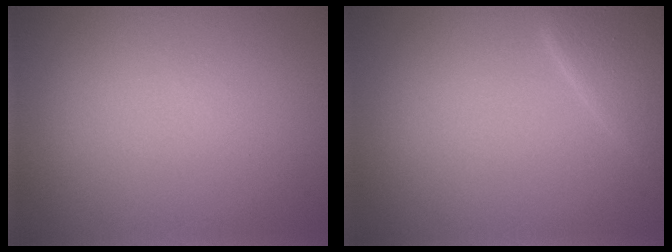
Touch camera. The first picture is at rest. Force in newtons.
{"total": 2.7, "press": 2.6, "slide": 0.2}